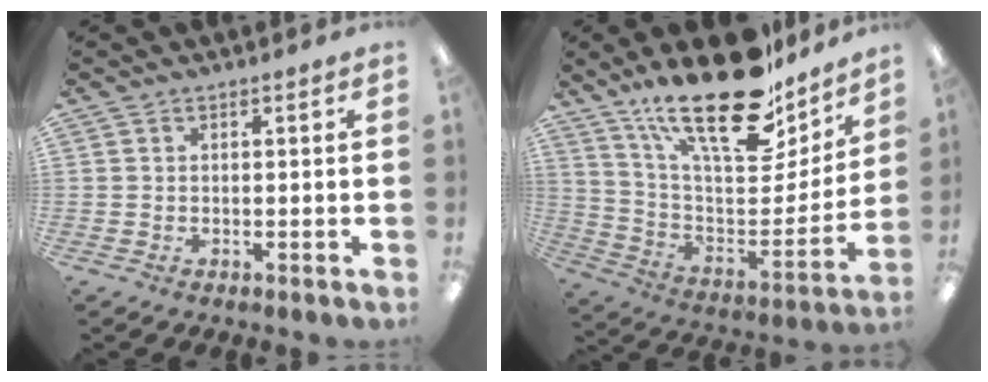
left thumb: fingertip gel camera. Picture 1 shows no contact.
{"total": 27.1, "force": [19.2, 10.4, 16.0], "torque": [-0.247, -0.116, 0.330]}